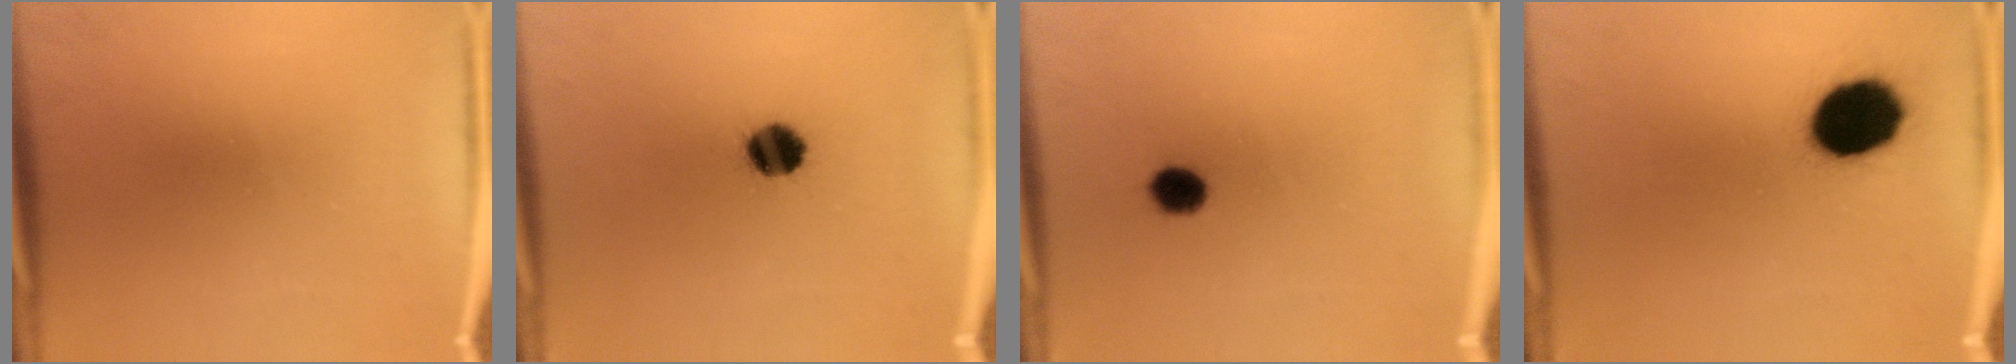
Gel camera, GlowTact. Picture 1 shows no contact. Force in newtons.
{"total": 7.0}
{"total": 3.4}
{"total": 14.8}